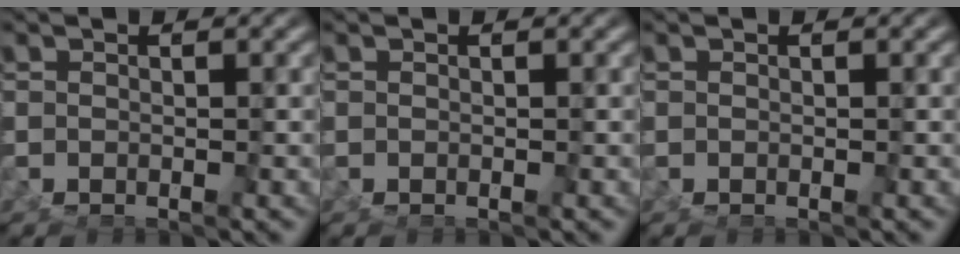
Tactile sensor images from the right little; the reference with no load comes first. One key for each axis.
{"total": 0.0}
{"total": 0.0}